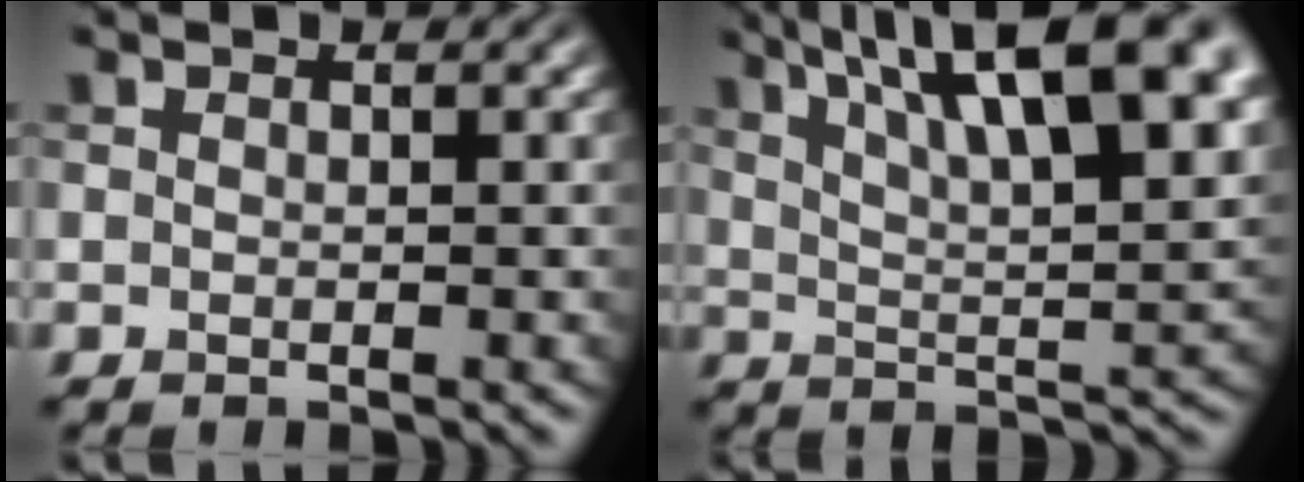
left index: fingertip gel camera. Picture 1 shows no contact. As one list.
[{"total": 15.0, "force": [8.2, 4.9, 11.6], "torque": [-0.146, 0.025, 0.112]}]